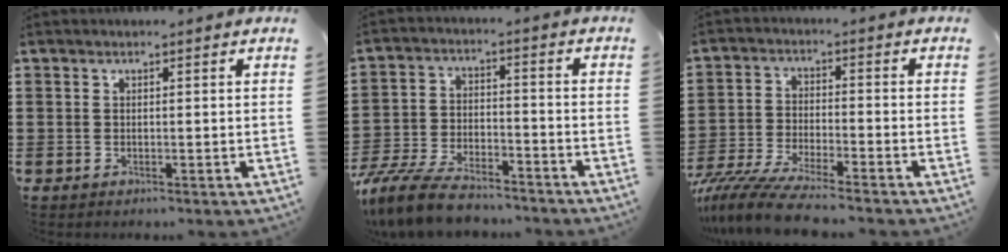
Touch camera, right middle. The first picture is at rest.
{"total": 8.2, "force": [-7.4, 2.0, 2.9], "torque": [-0.071, 0.013, -0.146]}
{"total": 7.3, "force": [-6.7, 0.1, 2.9], "torque": [-0.073, -0.011, -0.135]}